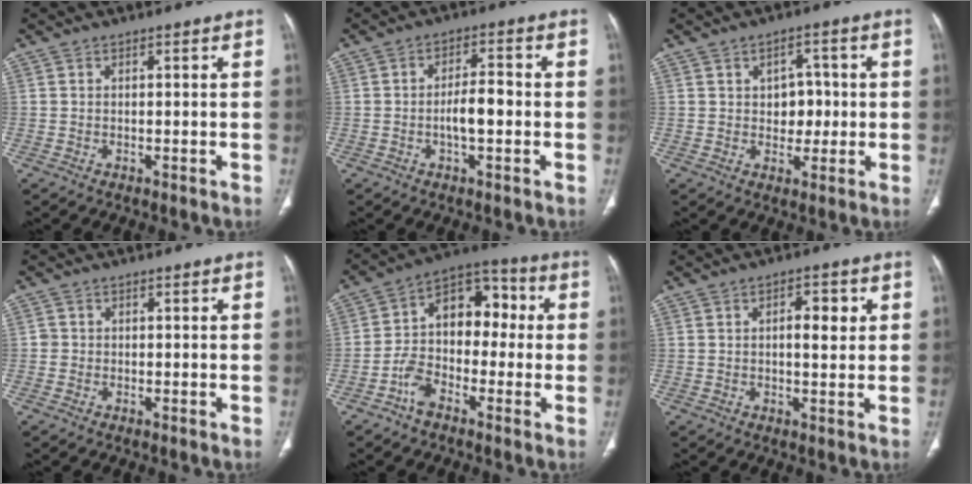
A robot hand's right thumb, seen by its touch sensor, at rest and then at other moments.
{"total": 5.7, "force": [-1.2, 2.1, 5.1], "torque": [-0.087, 0.018, -0.023]}
{"total": 5.5, "force": [0.3, 4.1, 3.6], "torque": [-0.014, 0.002, 0.003]}
{"total": 1.0, "force": [-0.2, 1.0, 0.1], "torque": [0.004, 0.005, -0.004]}
{"total": 12.4, "force": [-2.7, 8.6, 8.6], "torque": [-0.115, 0.050, -0.062]}
{"total": 4.8, "force": [1.1, 2.1, 4.1], "torque": [-0.050, -0.003, 0.014]}